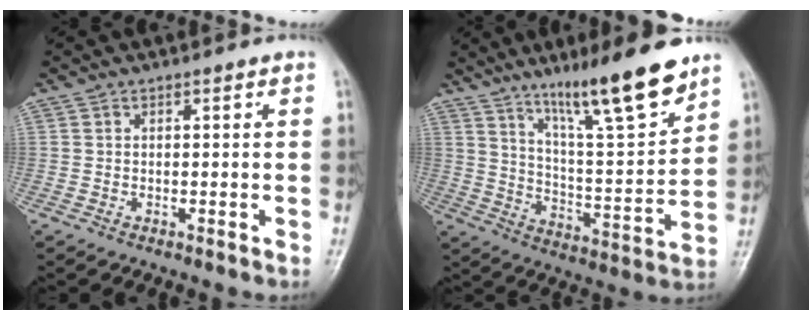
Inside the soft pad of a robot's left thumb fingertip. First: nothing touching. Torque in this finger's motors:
{"motor_torque": [0.85, 0.13, 1.46, -1.31, 0.14]}